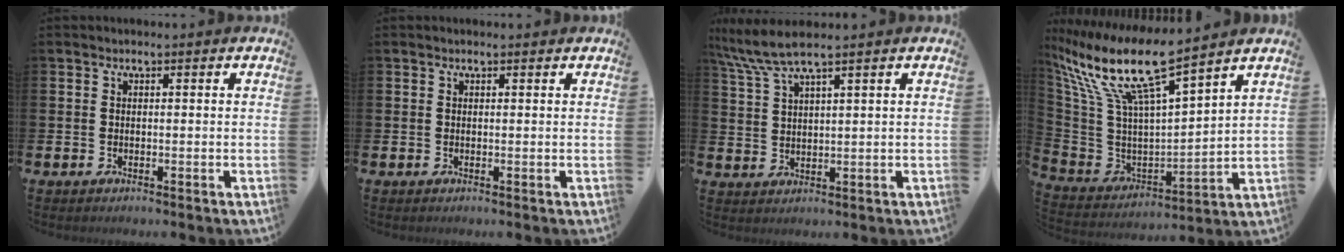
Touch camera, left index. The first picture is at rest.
{"total": 0.0}
{"total": 6.1, "force": [5.1, 0.4, 3.5], "torque": [-0.083, -0.012, 0.091]}
{"total": 12.5, "force": [10.0, 1.8, 7.2], "torque": [-0.183, -0.067, 0.170]}